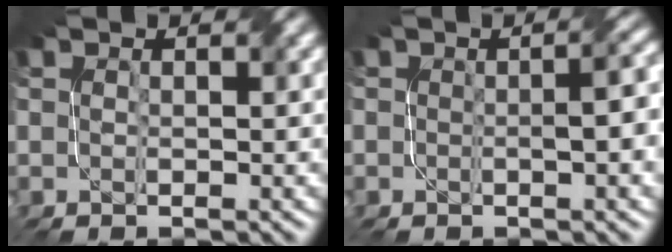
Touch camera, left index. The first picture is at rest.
{"total": 2.3, "force": [-0.5, 0.5, 2.2], "torque": [-0.027, 0.008, -0.003]}